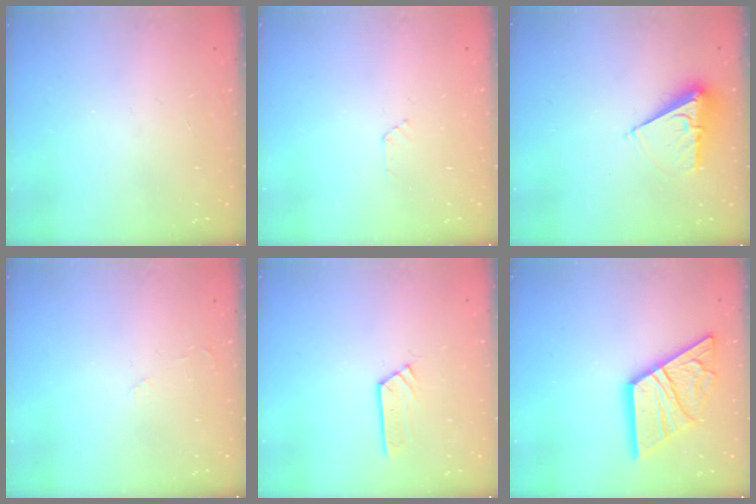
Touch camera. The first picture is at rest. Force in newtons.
{"total": 2.3, "press": 2.3, "slide": 0.3}
{"total": 7.0, "press": 7.0, "slide": 0.7}
{"total": 2.5, "press": 2.5, "slide": 0.4}
{"total": 3.6, "press": 3.6, "slide": 0.3}
{"total": 18.4, "press": 18.3, "slide": 1.9}